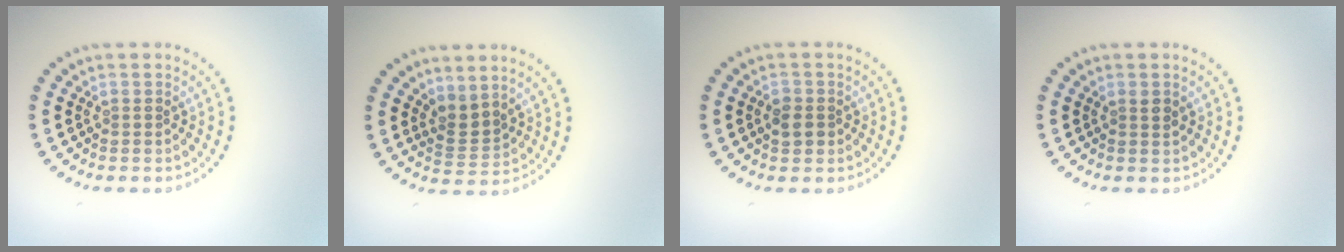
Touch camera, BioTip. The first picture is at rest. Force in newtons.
{"total": 2.3, "press": 1.5, "slide": 1.7}
{"total": 1.7, "press": 1.7, "slide": 0.3}
{"total": 0.9, "press": 0.8, "slide": 0.4}